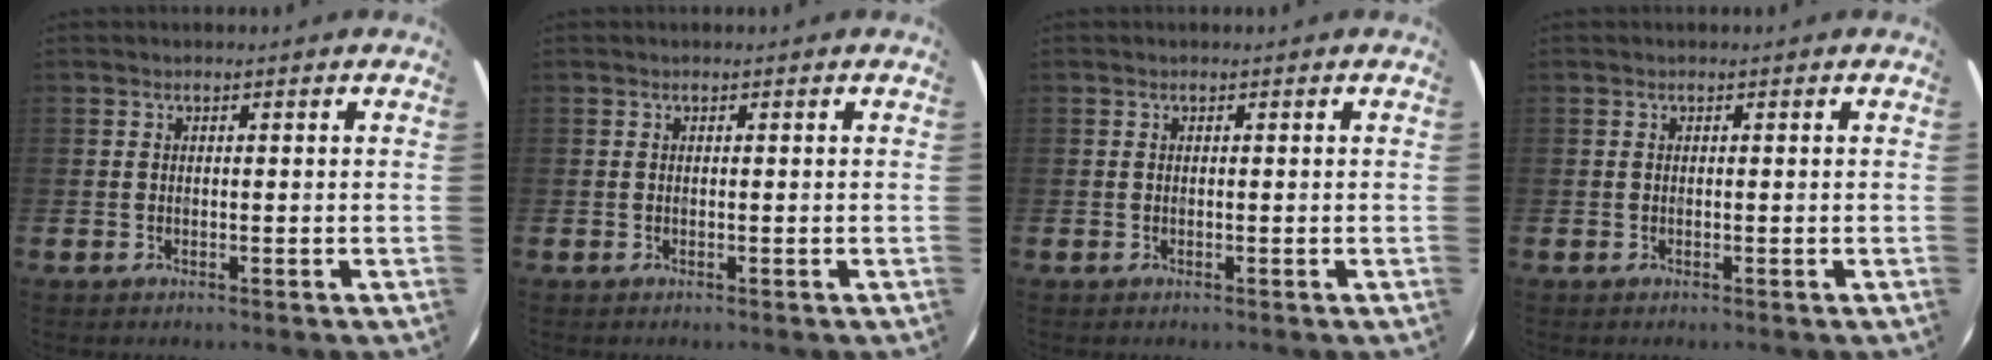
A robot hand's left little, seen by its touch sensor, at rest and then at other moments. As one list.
[{"total": 0.0}, {"total": 0.0}, {"total": 0.0}]